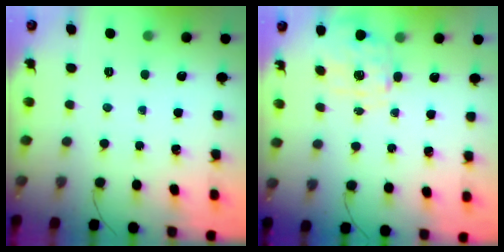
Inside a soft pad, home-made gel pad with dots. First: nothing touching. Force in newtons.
{"total": 2.8, "press": 2.6, "slide": 0.9}